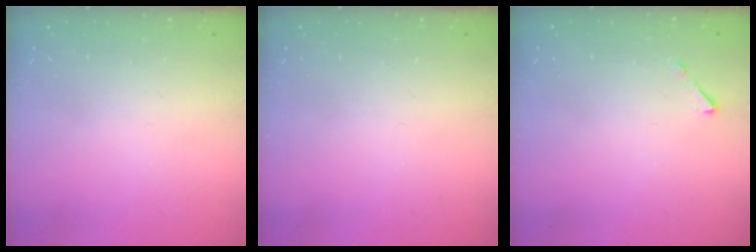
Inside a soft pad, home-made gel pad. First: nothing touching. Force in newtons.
{"total": 0.0}
{"total": 2.5, "press": 2.5, "slide": 0.3}